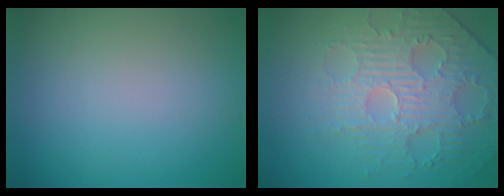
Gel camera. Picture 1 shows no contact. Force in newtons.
{"total": 4.4, "press": 4.0, "slide": 1.7}